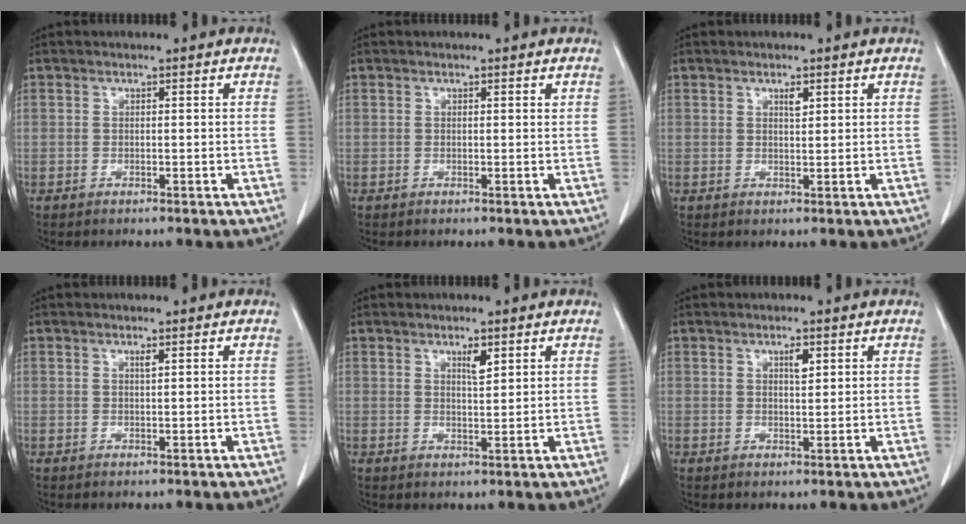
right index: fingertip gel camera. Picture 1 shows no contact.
{"total": 0.0}
{"total": 1.3, "force": [0.7, 0.4, 1.0], "torque": [-0.017, -0.003, 0.013]}
{"total": 0.6, "force": [0.3, 0.0, 0.5], "torque": [-0.011, -0.001, 0.007]}
{"total": 2.2, "force": [1.3, 0.5, 1.7], "torque": [-0.031, -0.003, 0.024]}
{"total": 1.9, "force": [0.9, 0.5, 1.6], "torque": [-0.027, -0.002, 0.015]}